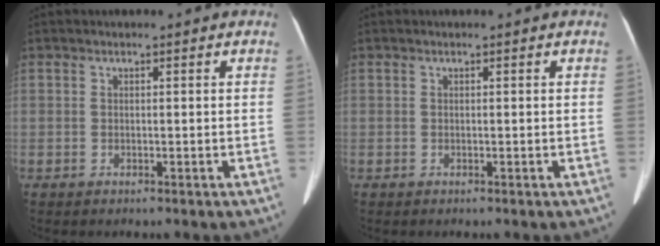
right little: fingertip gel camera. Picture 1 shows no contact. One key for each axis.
{"total": 0.0}